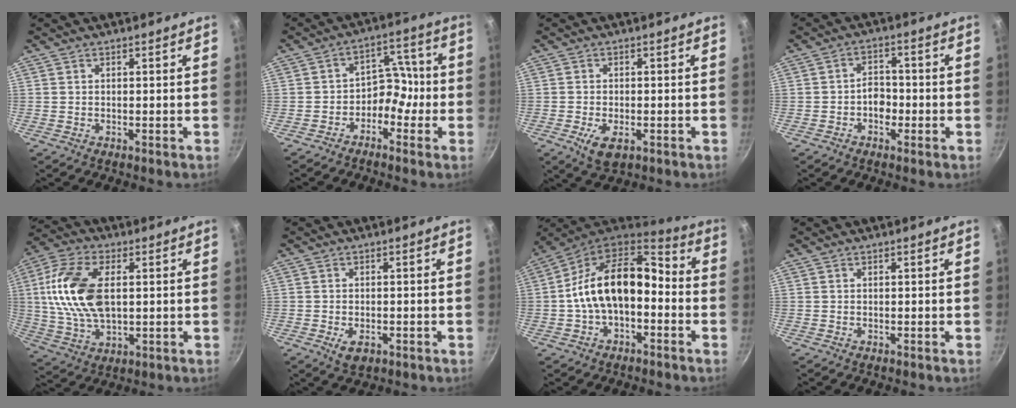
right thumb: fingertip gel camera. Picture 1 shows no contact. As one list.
[{"total": 6.9, "force": [-2.7, 5.1, 3.7], "torque": [-0.006, 0.050, -0.053]}, {"total": 5.3, "force": [-2.0, 2.8, 4.1], "torque": [-0.069, -0.002, -0.030]}, {"total": 4.3, "force": [-1.4, 3.1, 2.6], "torque": [-0.014, 0.019, -0.025]}, {"total": 16.3, "force": [2.3, 9.2, 13.2], "torque": [-0.250, 0.002, 0.040]}, {"total": 3.7, "force": [-1.4, 2.2, 2.6], "torque": [-0.041, 0.003, -0.018]}, {"total": 17.6, "force": [-2.1, 10.8, 13.8], "torque": [-0.214, 0.057, -0.049]}, {"total": 0.0}]